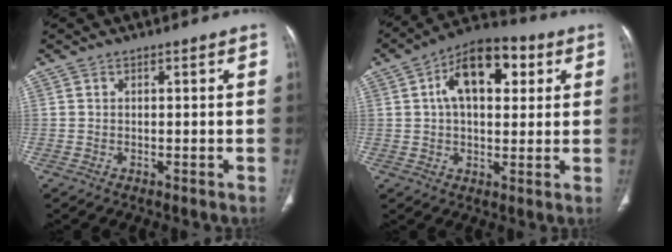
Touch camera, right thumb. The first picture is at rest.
{"total": 14.1, "force": [4.2, 7.9, 10.9], "torque": [-0.146, 0.016, 0.060]}